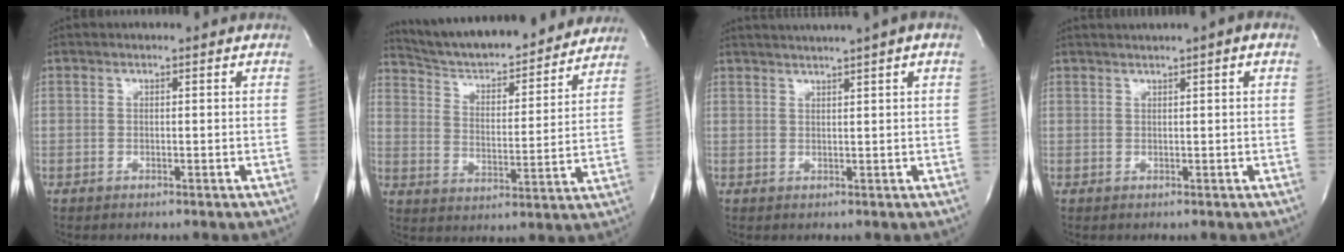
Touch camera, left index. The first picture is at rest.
{"total": 20.5, "force": [19.0, 3.6, 6.7], "torque": [-0.102, 0.002, 0.275]}
{"total": 6.9, "force": [5.3, -0.9, 4.3], "torque": [-0.067, 0.026, 0.068]}
{"total": 3.5, "force": [2.2, -0.2, 2.7], "torque": [-0.046, 0.019, 0.036]}